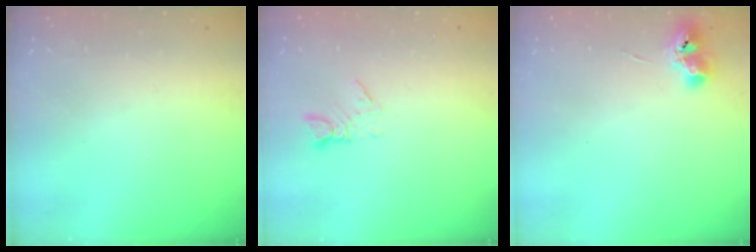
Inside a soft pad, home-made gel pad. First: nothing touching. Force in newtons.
{"total": 3.0, "press": 3.0, "slide": 0.3}
{"total": 7.7, "press": 7.6, "slide": 1.1}